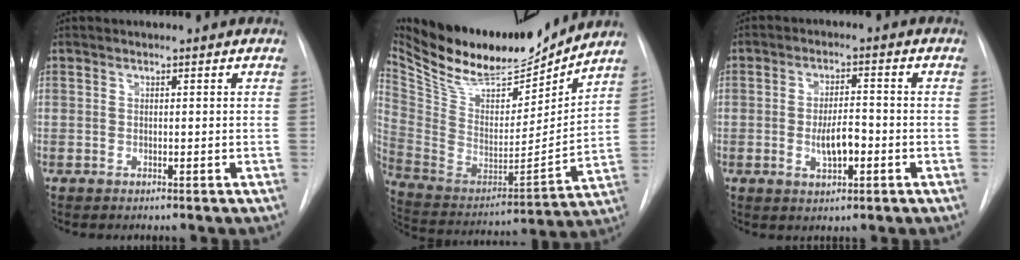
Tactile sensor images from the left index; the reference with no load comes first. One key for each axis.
{"total": 24.4, "fx": 21.0, "fy": 6.6, "fz": 10.7, "tx": -0.207, "ty": -0.023, "tz": 0.344}
{"total": 4.9, "fx": -1.7, "fy": 1.8, "fz": 4.3, "tx": -0.074, "ty": -0.005, "tz": -0.026}